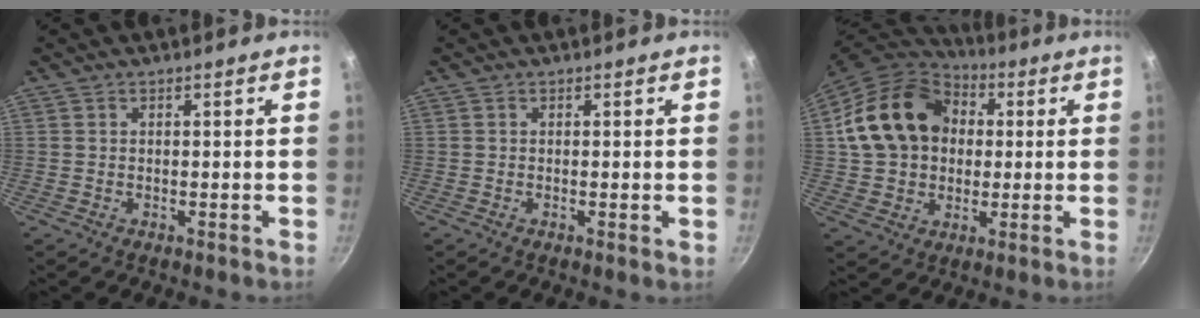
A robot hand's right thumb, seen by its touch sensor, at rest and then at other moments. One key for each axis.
{"total": 0.6, "fx": -0.1, "fy": 0.0, "fz": 0.6, "tx": -0.009, "ty": -0.003, "tz": -0.003}
{"total": 19.4, "fx": 3.3, "fy": 15.2, "fz": 11.7, "tx": -0.185, "ty": 0.028, "tz": 0.054}